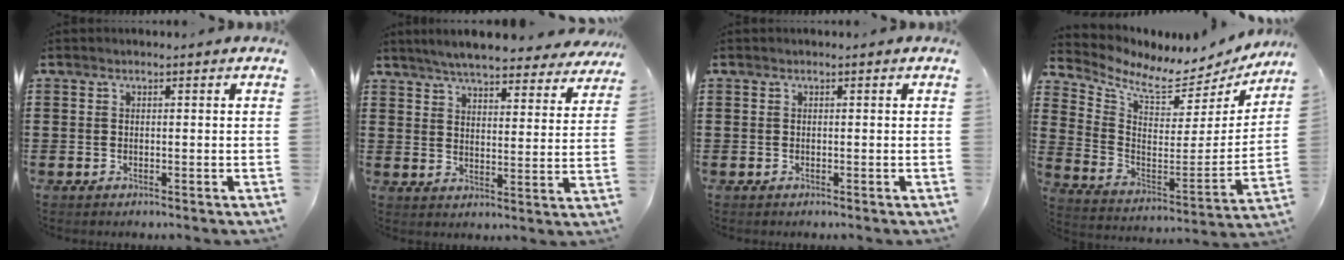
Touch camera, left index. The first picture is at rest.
{"total": 5.9, "force": [5.7, 0.0, 1.7], "torque": [-0.057, -0.028, 0.100]}
{"total": 0.0}
{"total": 6.9, "force": [6.0, 1.7, 3.0], "torque": [-0.085, -0.056, 0.099]}